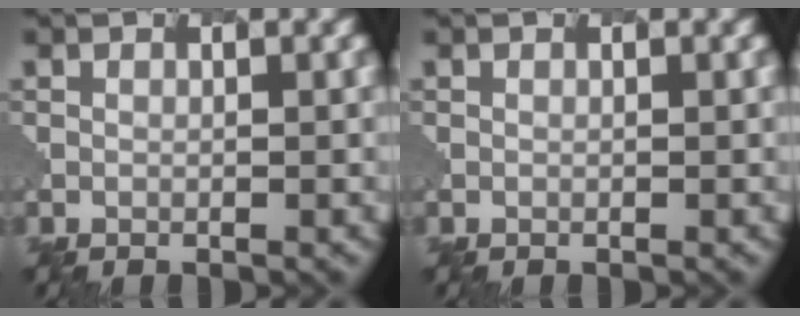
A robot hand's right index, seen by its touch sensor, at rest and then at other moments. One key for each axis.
{"total": 0.0}